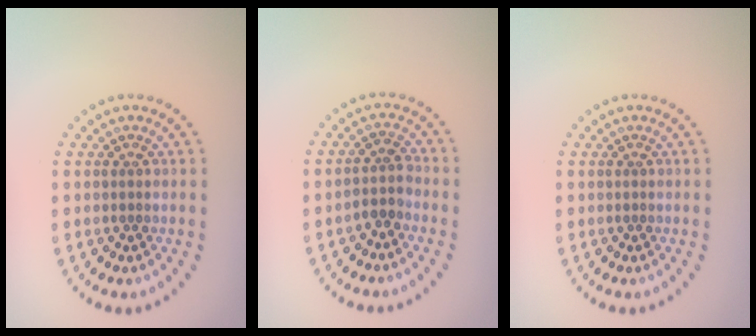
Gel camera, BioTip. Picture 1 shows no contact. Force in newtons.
{"total": 2.0, "press": 1.6, "slide": 1.1}
{"total": 0.0}